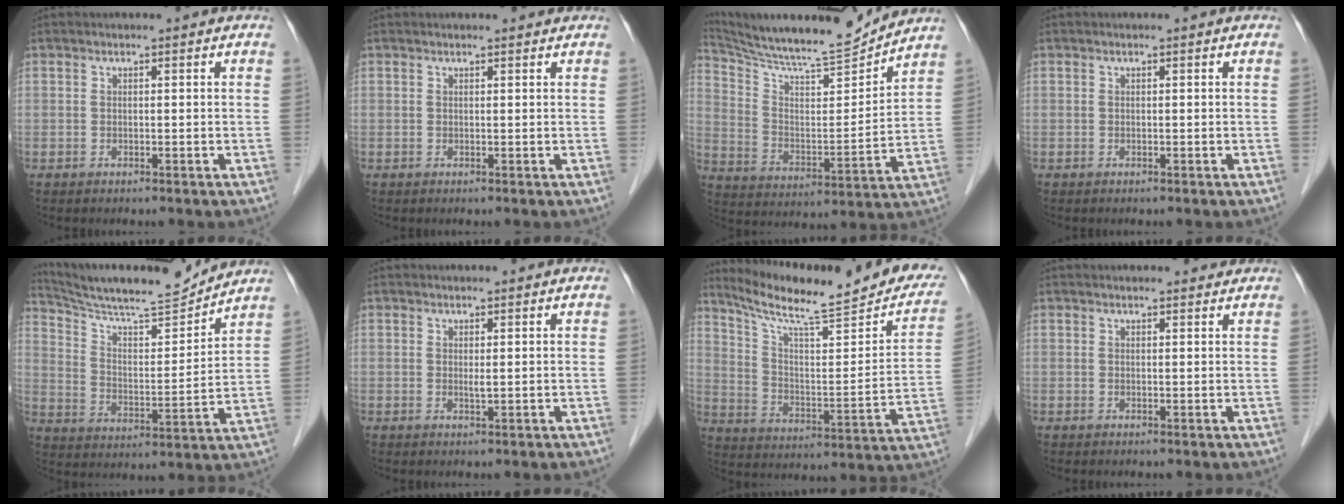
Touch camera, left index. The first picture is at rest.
{"total": 2.1, "force": [1.9, 0.4, 0.7], "torque": [-0.012, 0.012, 0.023]}
{"total": 16.8, "force": [16.0, -0.4, 4.9], "torque": [-0.103, -0.027, 0.266]}
{"total": 0.0}
{"total": 15.8, "force": [15.0, 0.3, 5.0], "torque": [-0.096, -0.005, 0.247]}
{"total": 0.8, "force": [0.3, 0.1, 0.7], "torque": [-0.017, -0.002, 0.006]}
{"total": 24.5, "force": [20.3, 3.1, 13.4], "torque": [-0.205, -0.030, 0.284]}
{"total": 3.5, "force": [3.2, 0.8, 0.9], "torque": [-0.011, 0.013, 0.037]}